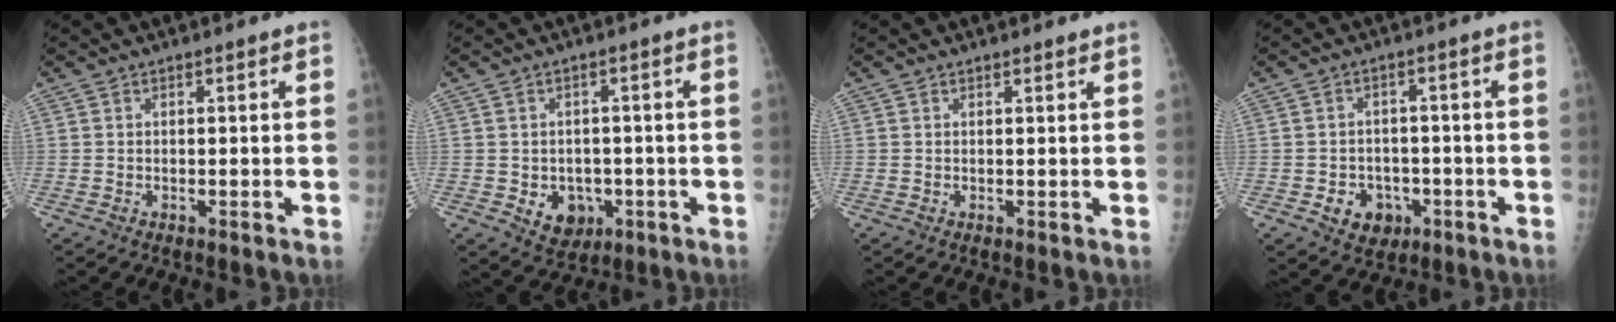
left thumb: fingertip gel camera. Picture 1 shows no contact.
{"total": 6.9, "force": [-2.1, 5.5, 3.6], "torque": [-0.024, 0.012, -0.019]}
{"total": 0.6, "force": [0.5, 0.2, 0.3], "torque": [-0.007, -0.002, 0.007]}
{"total": 6.6, "force": [-2.7, 5.4, 2.8], "torque": [-0.017, 0.022, -0.032]}